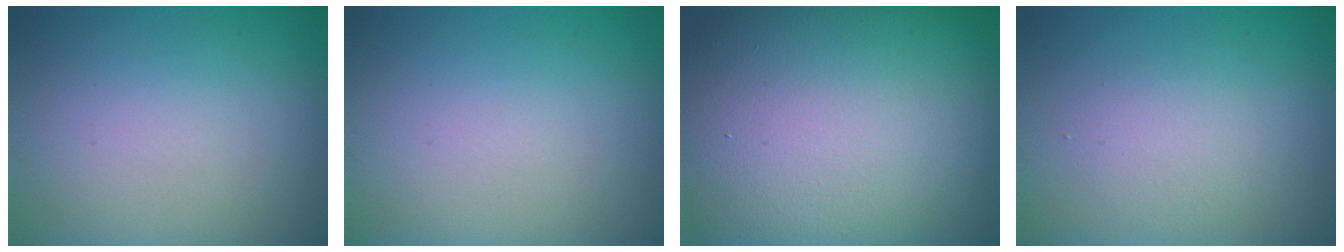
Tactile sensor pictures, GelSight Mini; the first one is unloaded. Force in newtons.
{"total": 0.0}
{"total": 18.4, "press": 18.4, "slide": 0.8}
{"total": 1.8, "press": 1.8, "slide": 0.0}